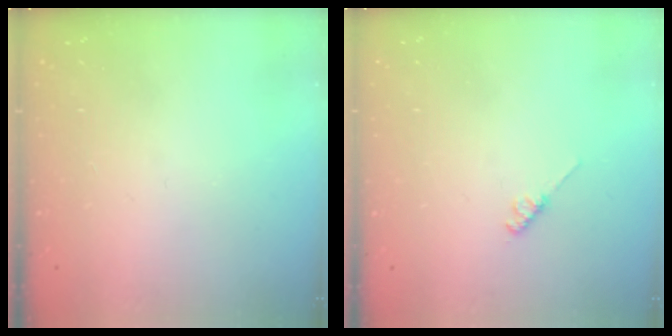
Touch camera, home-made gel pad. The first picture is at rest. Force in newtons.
{"total": 2.6, "press": 2.5, "slide": 0.4}